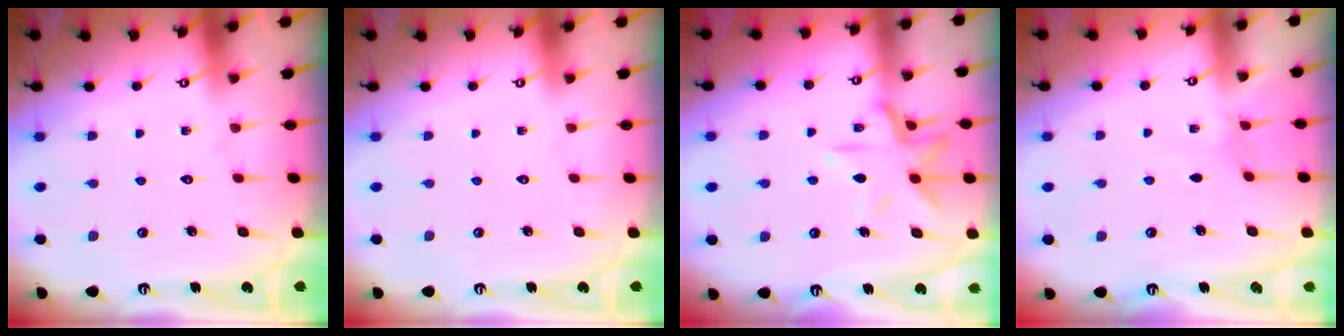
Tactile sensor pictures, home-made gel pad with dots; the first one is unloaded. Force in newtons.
{"total": 0.0}
{"total": 13.1, "press": 13.1, "slide": 0.9}
{"total": 1.5, "press": 1.5, "slide": 0.4}